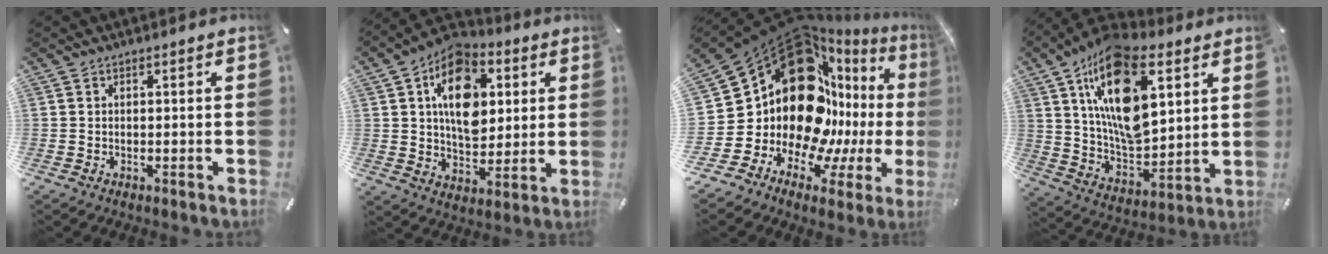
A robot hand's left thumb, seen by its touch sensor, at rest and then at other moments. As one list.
[{"total": 15.9, "force": [4.7, 11.1, 10.3], "torque": [-0.162, -0.012, 0.085]}, {"total": 24.8, "force": [5.7, 17.4, 16.7], "torque": [-0.271, -0.111, 0.135]}, {"total": 22.1, "force": [9.9, 12.2, 15.5], "torque": [-0.289, -0.038, 0.170]}]